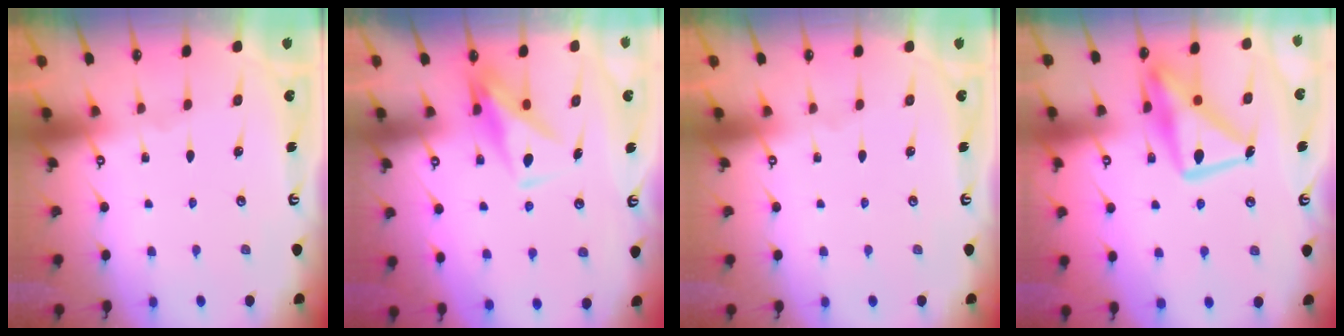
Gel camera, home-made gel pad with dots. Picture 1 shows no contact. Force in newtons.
{"total": 8.9, "press": 8.8, "slide": 0.9}
{"total": 0.0}
{"total": 17.9, "press": 17.8, "slide": 1.7}